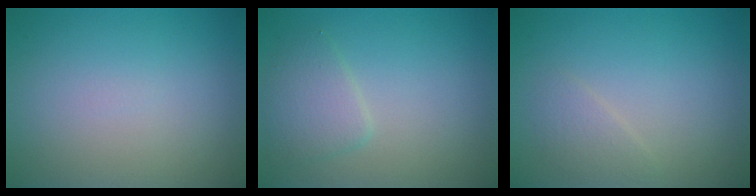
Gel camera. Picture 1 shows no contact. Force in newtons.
{"total": 2.5, "press": 2.5, "slide": 0.1}
{"total": 1.3, "press": 1.3, "slide": 0.1}